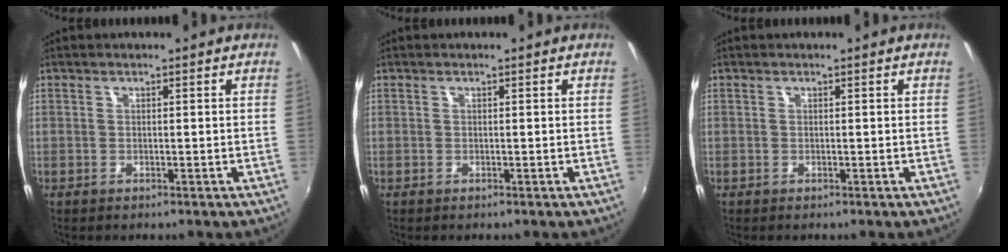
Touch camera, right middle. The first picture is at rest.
{"total": 0.0}
{"total": 0.0}